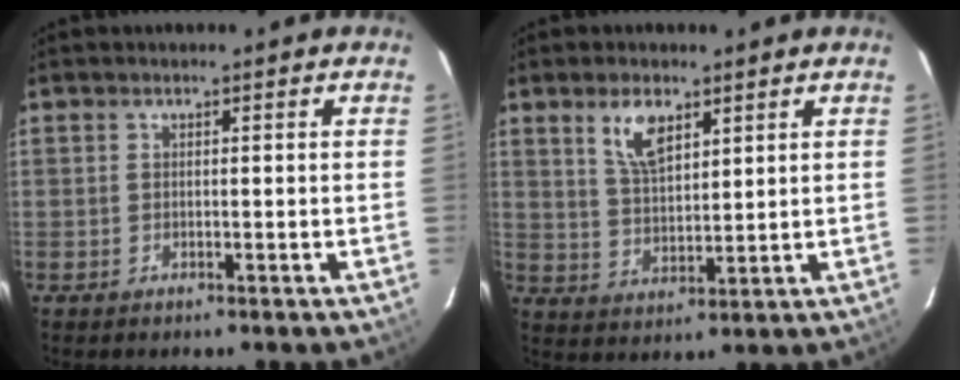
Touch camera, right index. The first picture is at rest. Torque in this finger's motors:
{"motor_torque": [0.23, 0.06, 0.15, 0.06]}